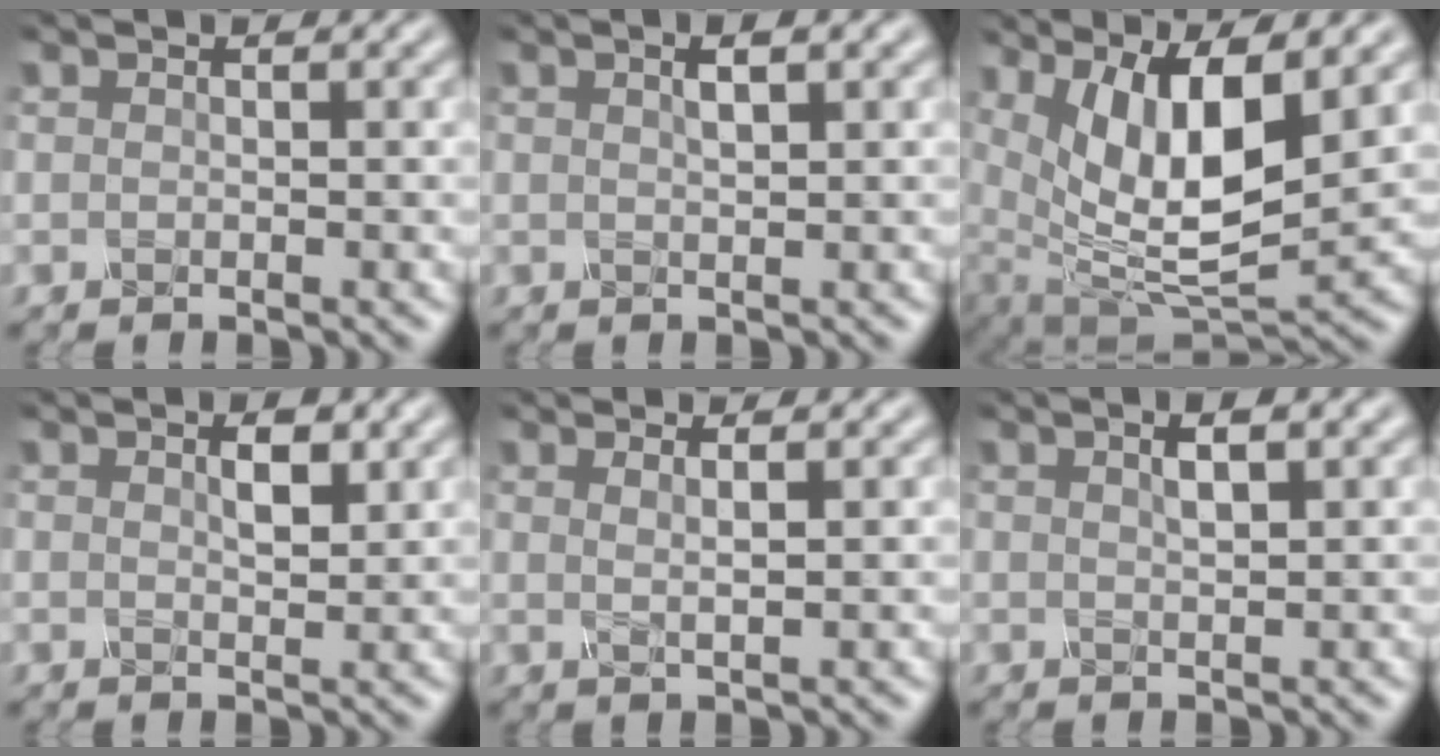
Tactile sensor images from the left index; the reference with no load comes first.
{"total": 2.1, "force": [0.8, 0.6, 1.8], "torque": [-0.019, 0.004, 0.014]}
{"total": 10.8, "force": [3.3, 4.0, 9.5], "torque": [-0.176, -0.011, 0.070]}
{"total": 1.5, "force": [0.6, 0.4, 1.4], "torque": [-0.026, 0.000, 0.020]}
{"total": 2.1, "force": [0.9, 0.6, 1.8], "torque": [-0.026, 0.004, 0.005]}
{"total": 2.4, "force": [0.9, 0.6, 2.1], "torque": [-0.028, 0.006, 0.019]}